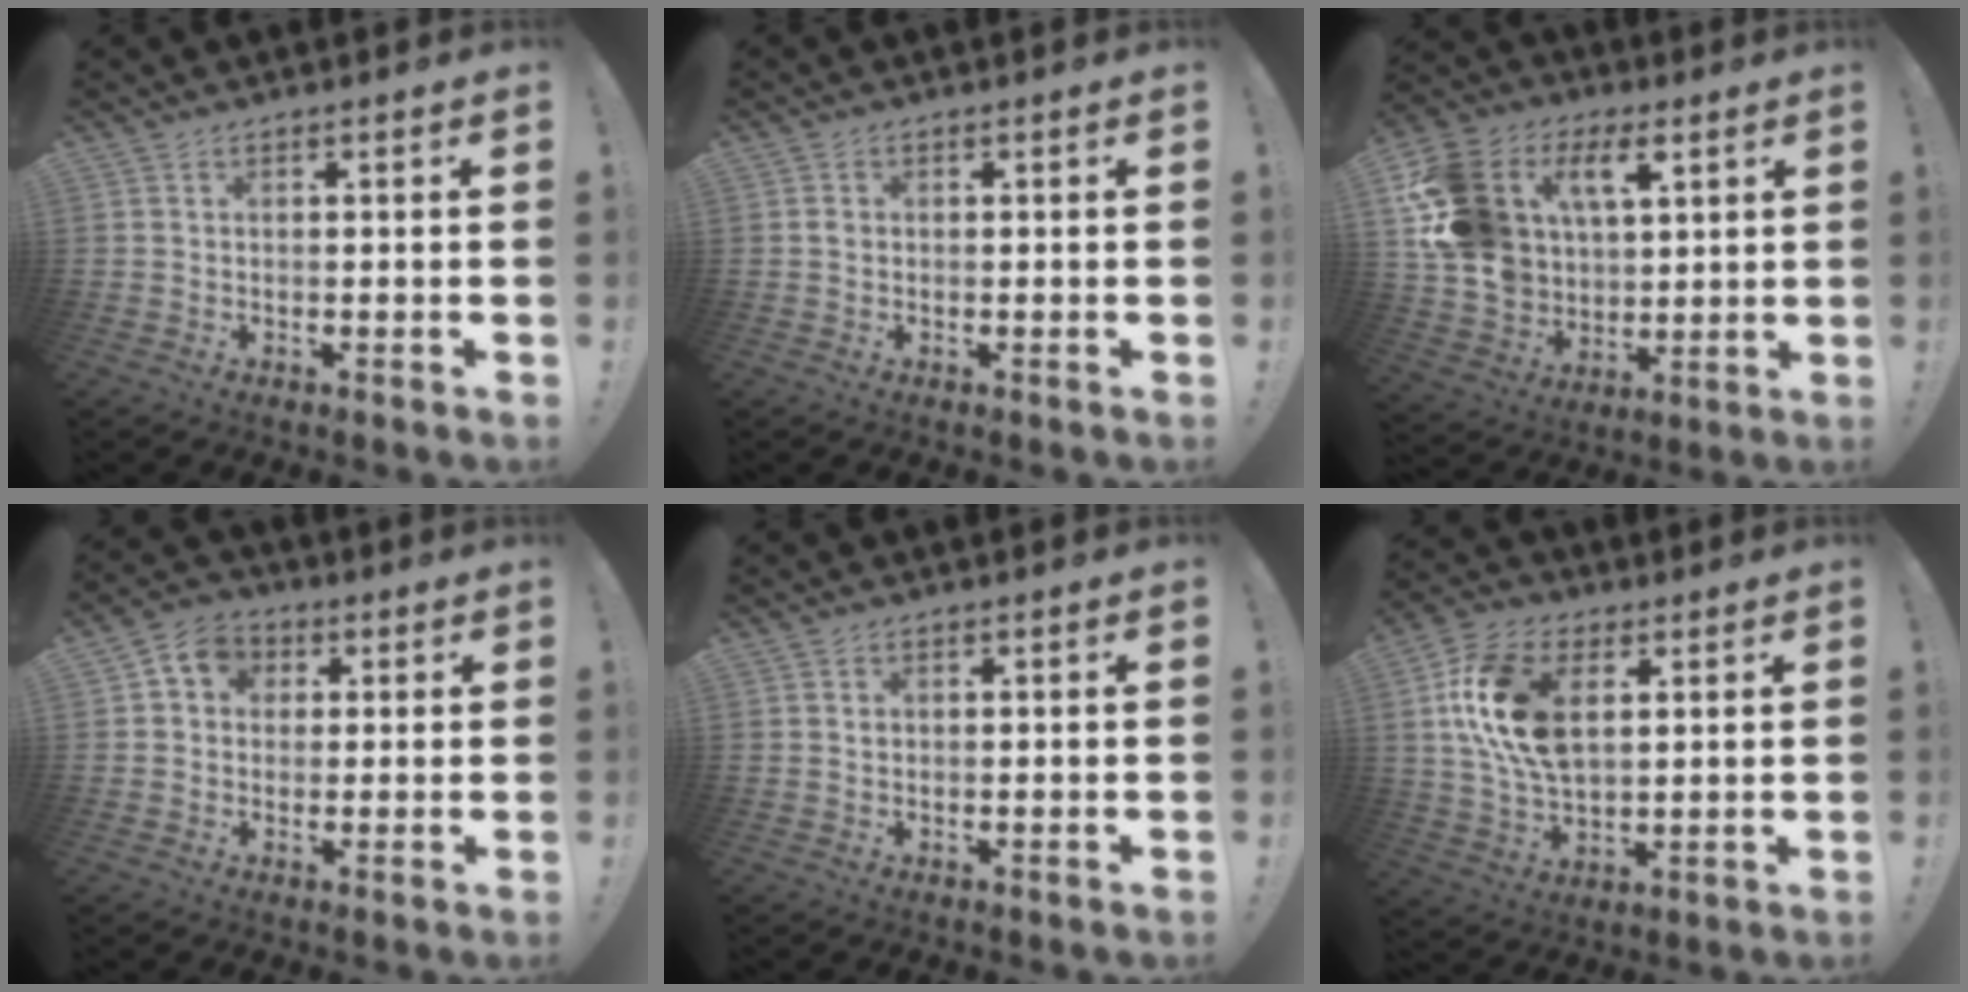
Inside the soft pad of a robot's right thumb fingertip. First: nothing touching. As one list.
[{"total": 0.7, "force": [0.0, 0.6, 0.4], "torque": [-0.006, 0.004, 0.000]}, {"total": 19.3, "force": [7.6, 13.1, 11.9], "torque": [-0.238, -0.029, 0.138]}, {"total": 6.6, "force": [1.3, 5.9, 2.6], "torque": [-0.037, 0.004, 0.028]}, {"total": 0.0}, {"total": 17.5, "force": [4.7, 10.8, 13.0], "torque": [-0.250, -0.003, 0.086]}]